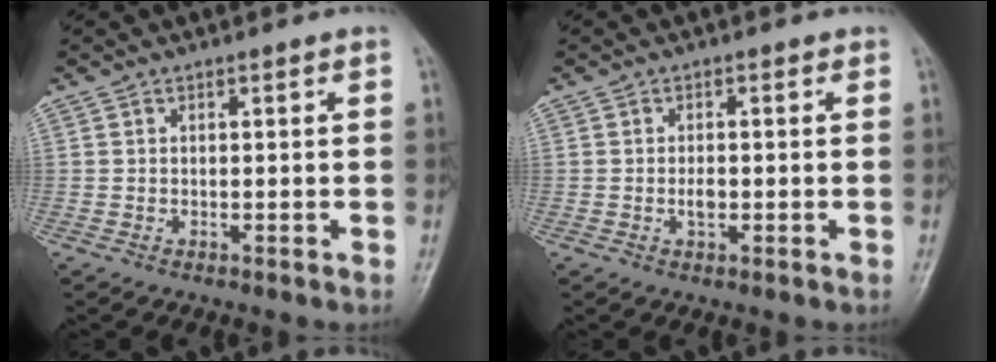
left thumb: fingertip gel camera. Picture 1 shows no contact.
{"total": 2.0, "force": [-0.5, 1.1, 1.5], "torque": [-0.015, 0.003, -0.007]}